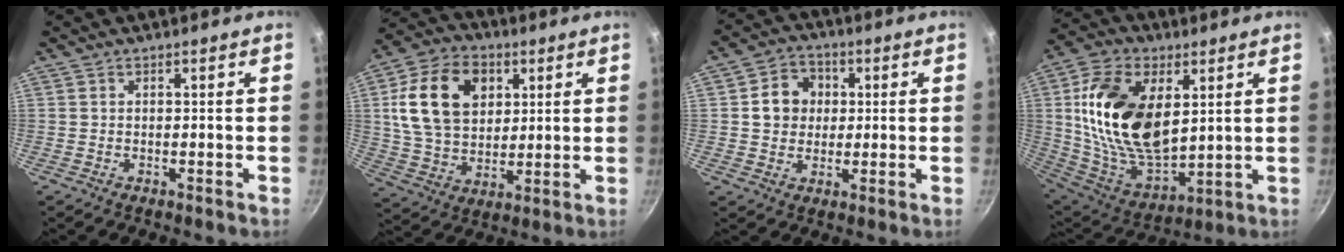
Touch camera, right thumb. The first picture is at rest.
{"total": 18.1, "force": [4.9, 13.1, 11.6], "torque": [-0.190, -0.004, 0.086]}
{"total": 8.1, "force": [1.2, 7.1, 3.7], "torque": [-0.026, 0.009, 0.011]}
{"total": 22.6, "force": [5.0, 13.5, 17.4], "torque": [-0.300, -0.021, 0.104]}